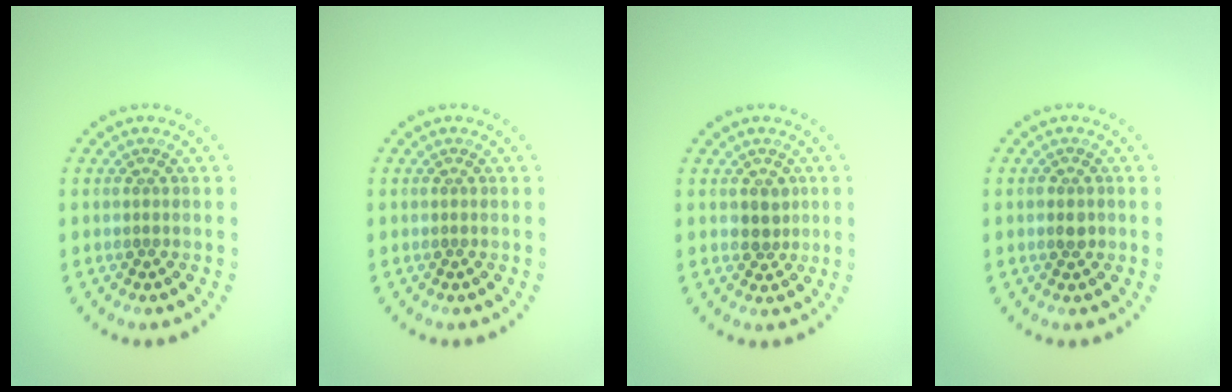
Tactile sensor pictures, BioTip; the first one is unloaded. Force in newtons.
{"total": 0.0}
{"total": 1.7, "press": 1.5, "slide": 0.8}
{"total": 1.1, "press": 1.1, "slide": 0.2}